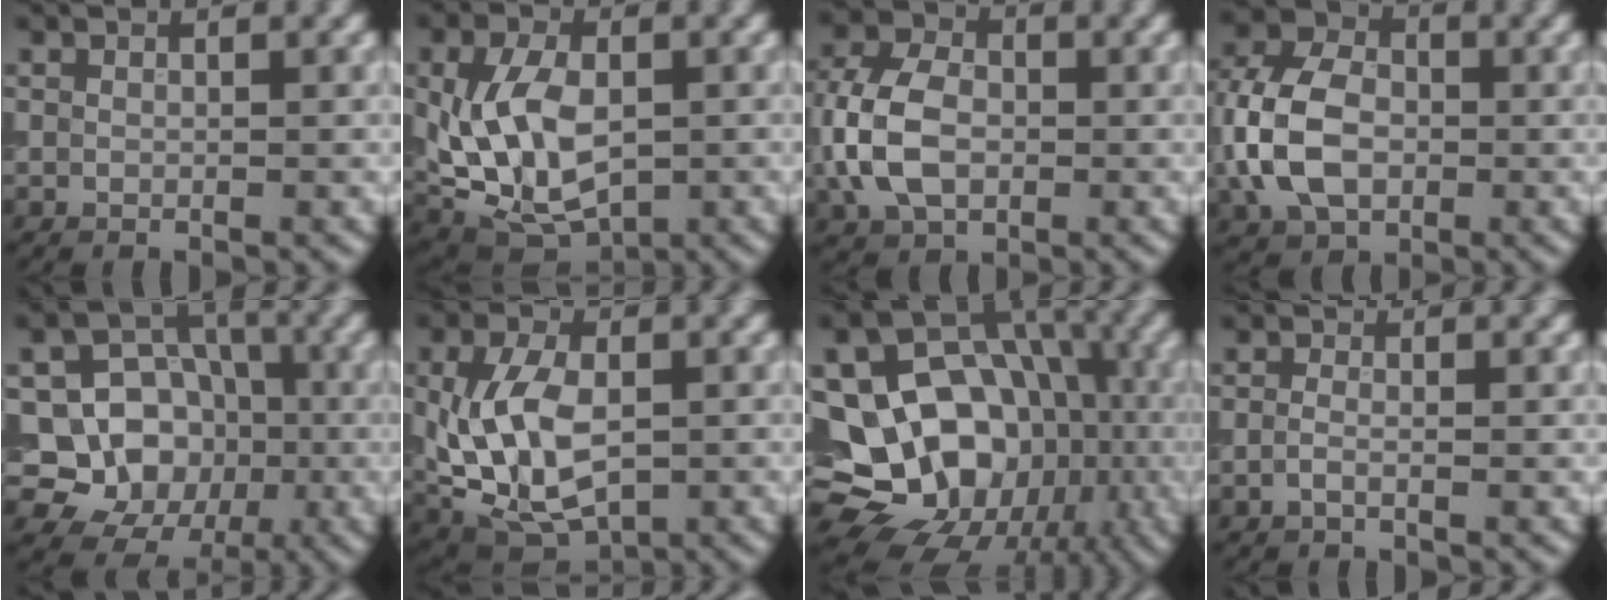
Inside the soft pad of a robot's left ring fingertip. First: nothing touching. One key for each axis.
{"total": 8.0, "fx": 0.1, "fy": 4.9, "fz": 6.3, "tx": -0.125, "ty": -0.004, "tz": 0.003}
{"total": 7.2, "fx": -1.0, "fy": 5.1, "fz": 5.0, "tx": -0.116, "ty": 0.006, "tz": -0.029}
{"total": 8.4, "fx": -1.3, "fy": 5.9, "fz": 5.8, "tx": -0.135, "ty": 0.009, "tz": -0.036}
{"total": 11.1, "fx": -2.3, "fy": 10.1, "fz": 4.2, "tx": -0.065, "ty": 0.016, "tz": -0.068}
{"total": 8.8, "fx": -0.1, "fy": 5.2, "fz": 7.1, "tx": -0.150, "ty": -0.002, "tz": -0.003}
{"total": 20.9, "fx": -4.2, "fy": 17.3, "fz": 10.9, "tx": -0.158, "ty": 0.004, "tz": -0.071}
{"total": 0.9, "fx": -0.5, "fy": 0.2, "fz": 0.7, "tx": -0.017, "ty": -0.002, "tz": -0.012}